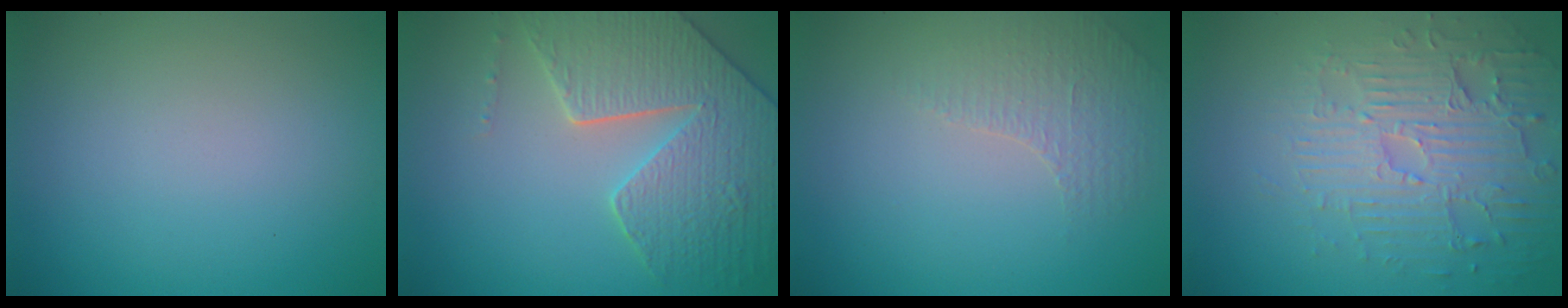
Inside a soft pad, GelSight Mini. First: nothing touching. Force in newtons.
{"total": 6.4, "press": 5.5, "slide": 3.2}
{"total": 1.3, "press": 0.9, "slide": 0.9}
{"total": 4.6, "press": 4.2, "slide": 1.9}